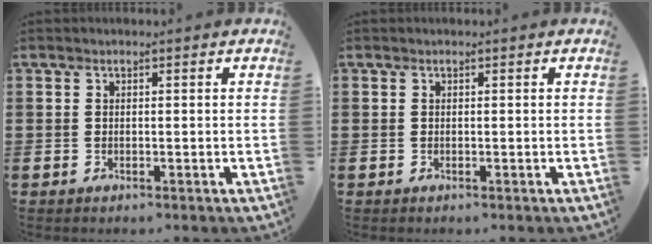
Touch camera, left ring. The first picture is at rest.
{"total": 0.0}